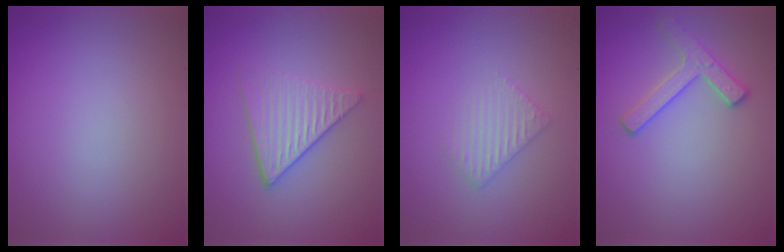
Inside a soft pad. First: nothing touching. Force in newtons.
{"total": 3.8, "press": 3.3, "slide": 2.0}
{"total": 1.9, "press": 1.9, "slide": 0.5}
{"total": 2.5, "press": 2.4, "slide": 0.5}